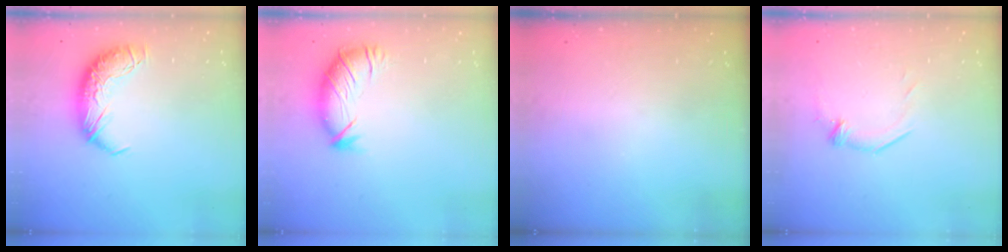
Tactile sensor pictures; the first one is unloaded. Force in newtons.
{"total": 3.1, "press": 2.1, "slide": 2.2}
{"total": 11.2, "press": 11.2, "slide": 0.4}
{"total": 3.9, "press": 3.7, "slide": 1.3}